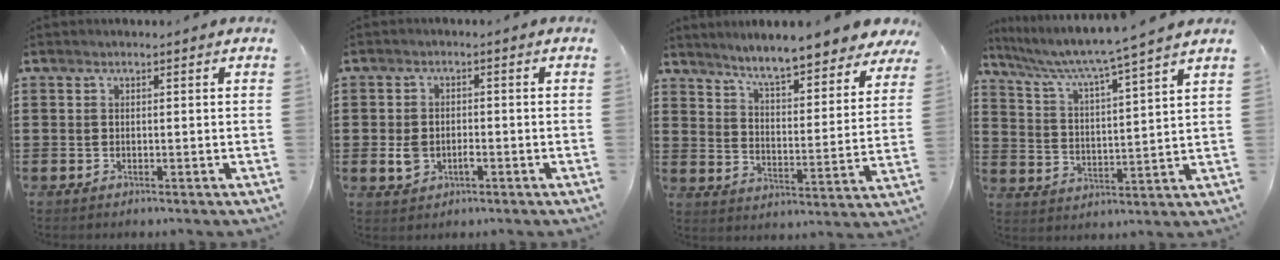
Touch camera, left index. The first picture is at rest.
{"total": 2.8, "force": [-0.7, 1.8, 2.0], "torque": [-0.039, 0.001, -0.013]}
{"total": 7.3, "force": [6.8, -0.3, 2.6], "torque": [-0.071, -0.051, 0.112]}
{"total": 4.8, "force": [4.2, -1.0, 2.3], "torque": [-0.066, -0.037, 0.059]}